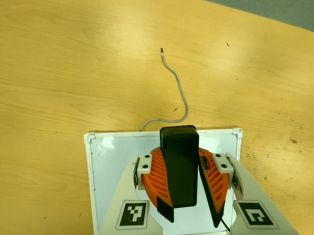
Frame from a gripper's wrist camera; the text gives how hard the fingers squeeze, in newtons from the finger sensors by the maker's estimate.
{"total": 11.1, "left": 10.8, "right": 11.4}